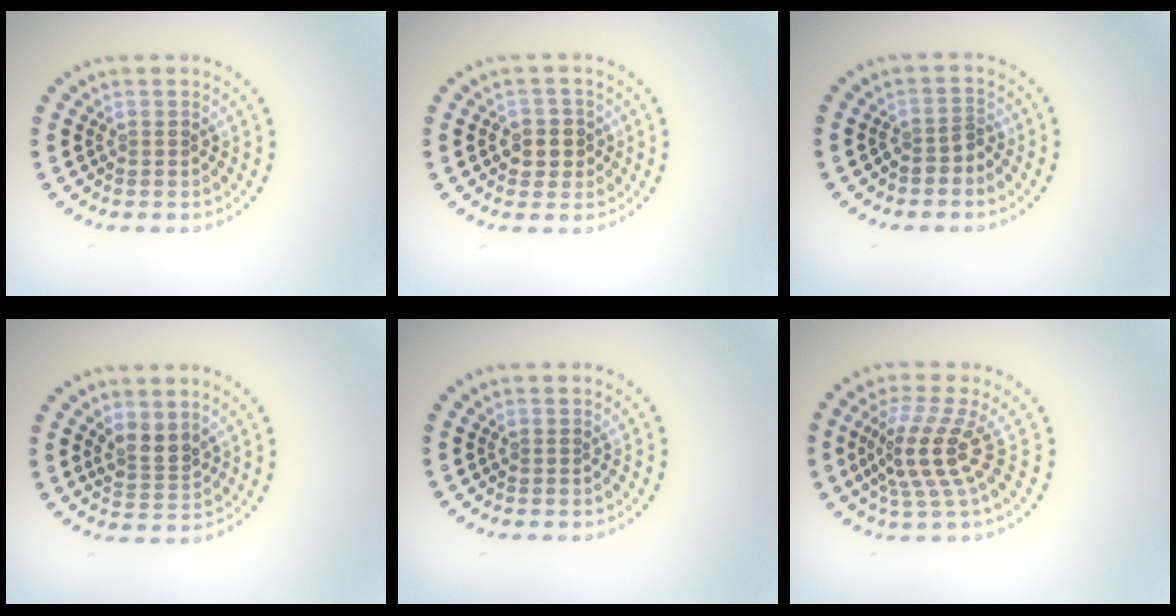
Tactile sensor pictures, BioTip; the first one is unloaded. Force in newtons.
{"total": 2.4, "press": 2.3, "slide": 0.8}
{"total": 1.4, "press": 1.0, "slide": 0.9}
{"total": 2.4, "press": 2.1, "slide": 1.2}
{"total": 0.0}
{"total": 4.3, "press": 3.0, "slide": 3.1}